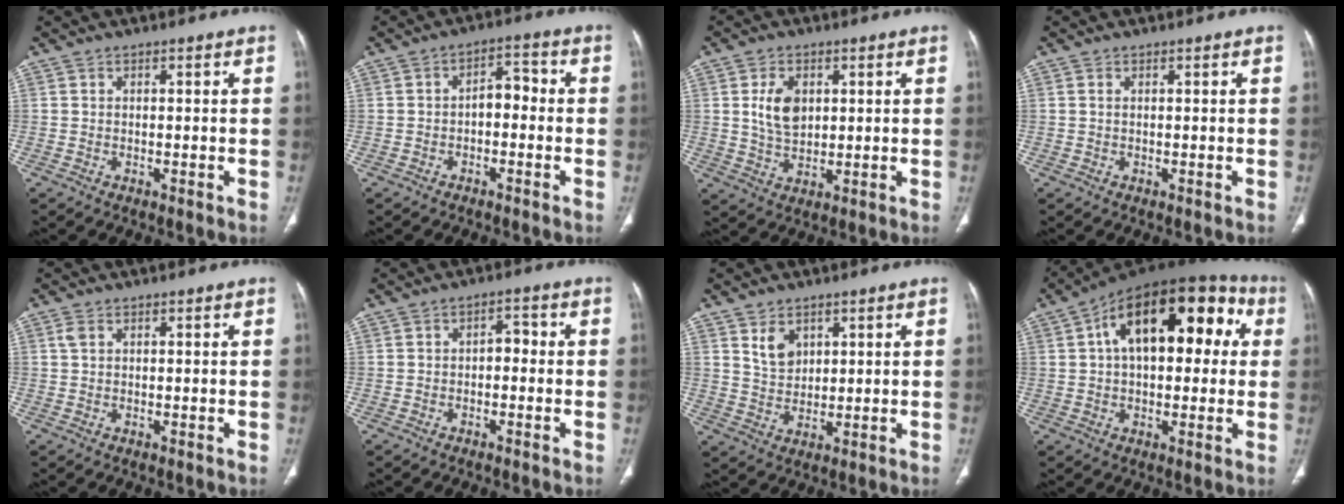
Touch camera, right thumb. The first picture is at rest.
{"total": 4.6, "force": [-1.0, 2.8, 3.5], "torque": [-0.040, 0.029, -0.024]}
{"total": 7.1, "force": [1.7, 4.6, 5.1], "torque": [-0.083, -0.010, 0.037]}
{"total": 0.5, "force": [0.2, 0.2, 0.4], "torque": [-0.013, 0.005, 0.004]}
{"total": 1.4, "force": [0.6, 0.8, 1.0], "torque": [-0.030, 0.010, 0.016]}
{"total": 2.8, "force": [-0.5, 1.8, 2.1], "torque": [-0.021, 0.017, -0.015]}
{"total": 5.0, "force": [2.6, 3.4, 2.6], "torque": [-0.031, -0.022, 0.056]}
{"total": 22.1, "force": [5.5, 11.7, 17.8], "torque": [-0.238, 0.045, 0.074]}